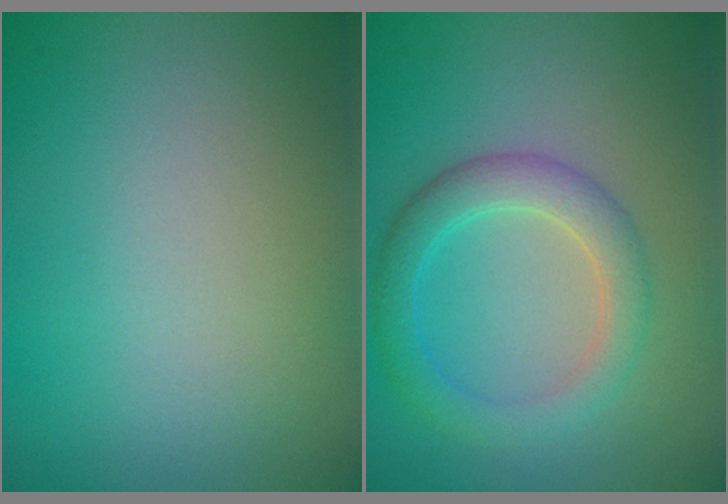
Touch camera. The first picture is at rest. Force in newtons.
{"total": 3.5, "press": 3.5, "slide": 0.2}